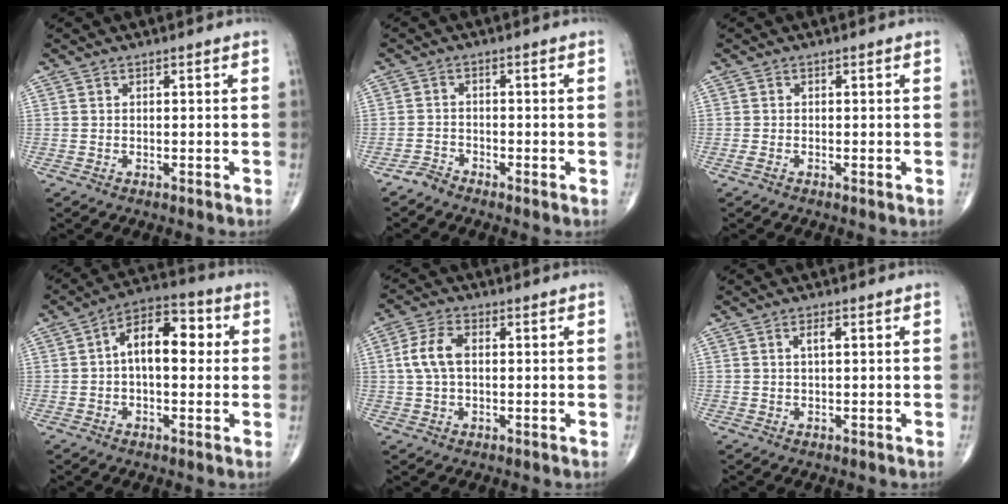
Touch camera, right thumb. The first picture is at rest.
{"total": 1.8, "force": [-1.7, 0.4, 0.0], "torque": [0.006, -0.004, -0.040]}
{"total": 0.9, "force": [-0.4, 0.3, 0.8], "torque": [-0.020, -0.003, -0.011]}
{"total": 11.3, "force": [1.3, 6.2, 9.4], "torque": [-0.128, 0.033, 0.010]}
{"total": 6.2, "force": [0.7, 3.5, 5.1], "torque": [-0.114, 0.015, 0.010]}
{"total": 1.7, "force": [0.5, 0.4, 1.6], "torque": [-0.030, 0.002, 0.008]}